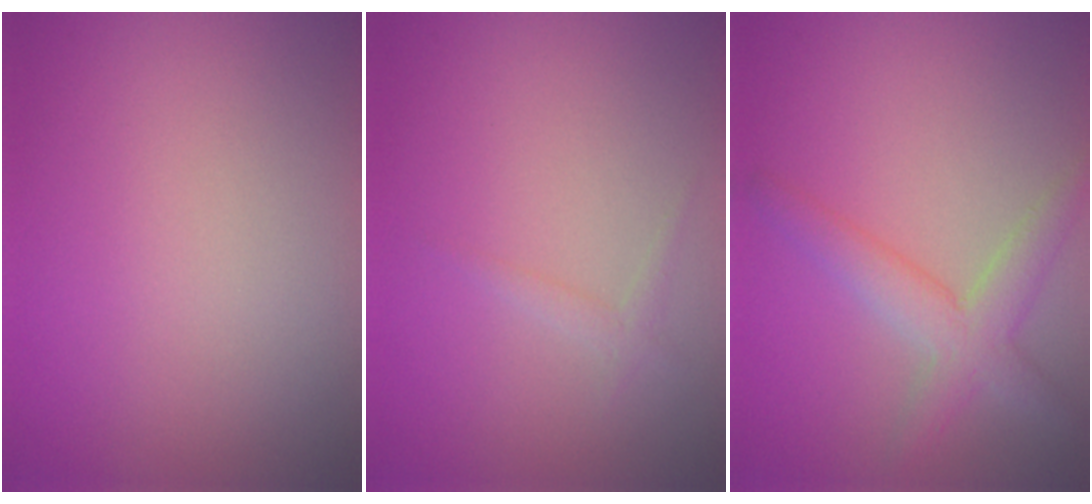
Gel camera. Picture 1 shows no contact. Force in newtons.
{"total": 0.9, "press": 0.9, "slide": 0.1}
{"total": 3.6, "press": 3.6, "slide": 0.1}